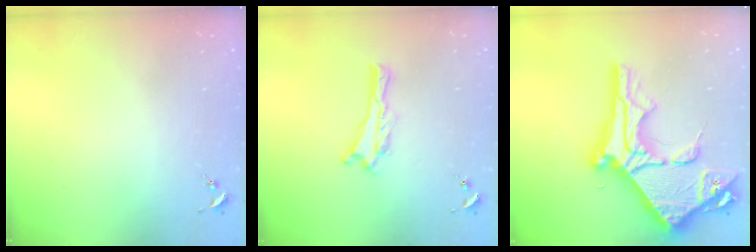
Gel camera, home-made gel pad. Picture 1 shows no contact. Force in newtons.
{"total": 0.0}
{"total": 15.4, "press": 15.3, "slide": 1.5}